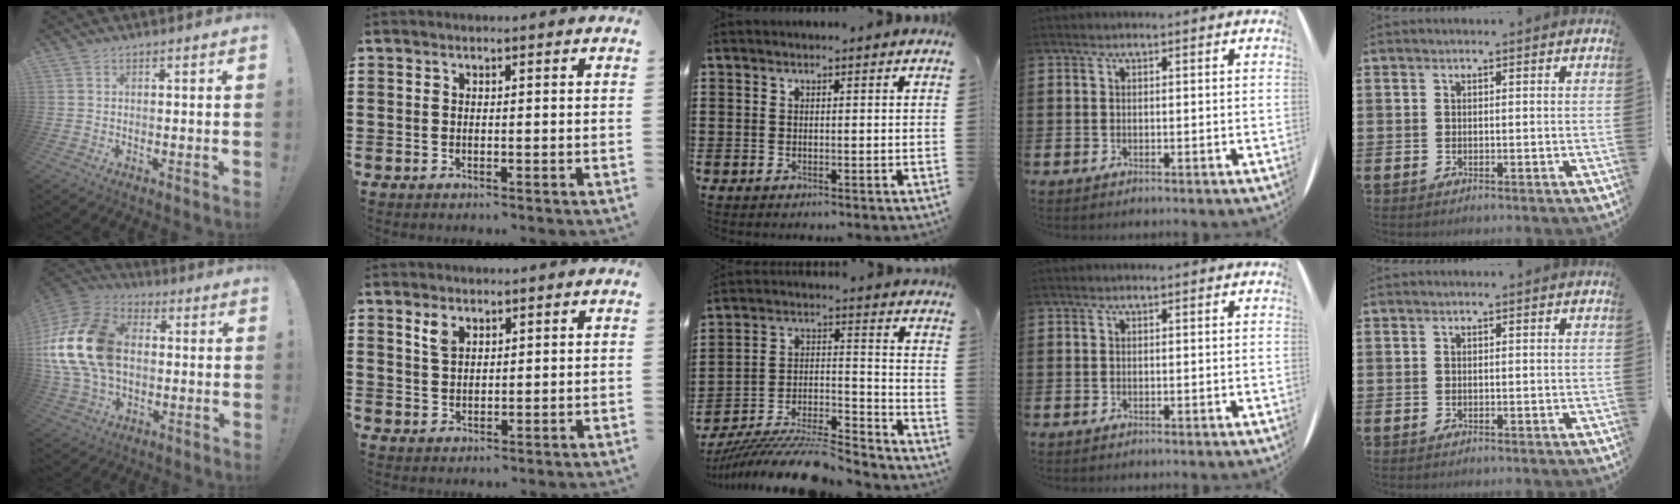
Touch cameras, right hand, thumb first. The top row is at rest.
{"thumb": {"total": 23.0, "force": [1.7, 16.3, 16.1], "torque": [-0.296, 0.018, 0.043]}, "index": {"total": 2.8, "force": [1.8, 1.5, 1.5], "torque": [-0.035, 0.005, 0.034]}, "middle": {"total": 11.1, "force": [-10.5, 0.7, 3.3], "torque": [-0.045, 0.026, -0.204]}}